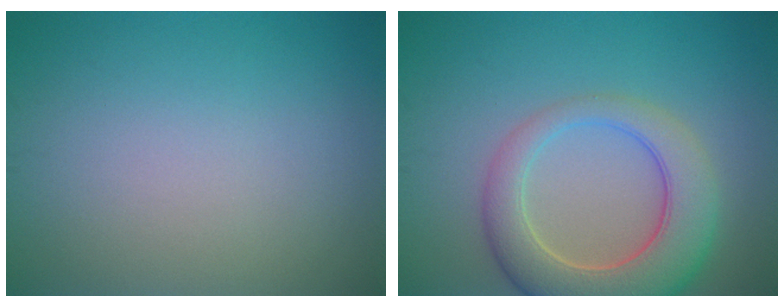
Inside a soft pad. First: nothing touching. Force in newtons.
{"total": 7.3, "press": 7.2, "slide": 0.9}